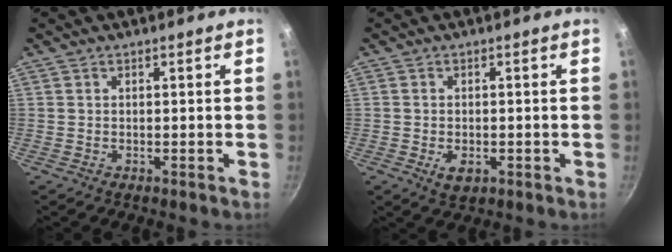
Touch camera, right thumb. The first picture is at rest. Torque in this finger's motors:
{"motor_torque": [-0.31, 0.33, -0.35, 0.30, 0.05]}